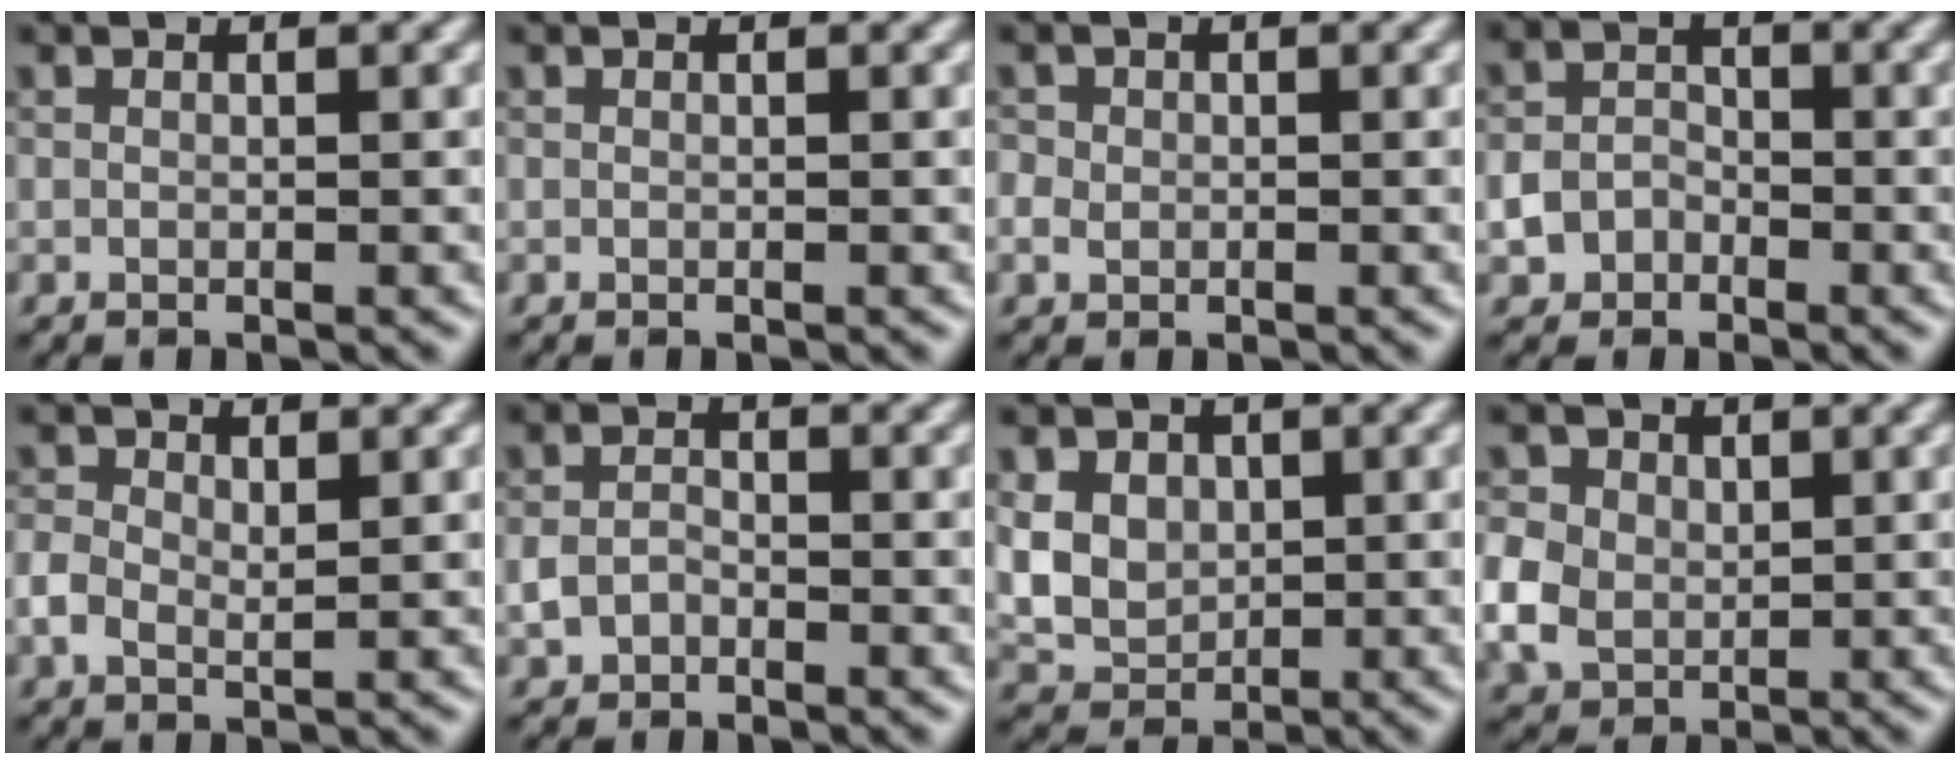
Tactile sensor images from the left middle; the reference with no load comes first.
{"total": 0.0}
{"total": 1.6, "force": [-0.1, 1.5, 0.6], "torque": [-0.008, -0.002, 0.001]}
{"total": 2.7, "force": [-1.3, 2.1, 1.0], "torque": [-0.006, 0.003, -0.031]}
{"total": 2.3, "force": [0.1, 1.6, 1.6], "torque": [-0.036, -0.001, 0.000]}
{"total": 1.7, "force": [-0.7, 1.3, 0.9], "torque": [-0.021, 0.002, -0.018]}
{"total": 7.0, "force": [2.0, 5.7, 3.5], "torque": [-0.069, 0.025, 0.029]}
{"total": 5.0, "force": [0.5, 4.3, 2.5], "torque": [-0.069, 0.009, 0.004]}